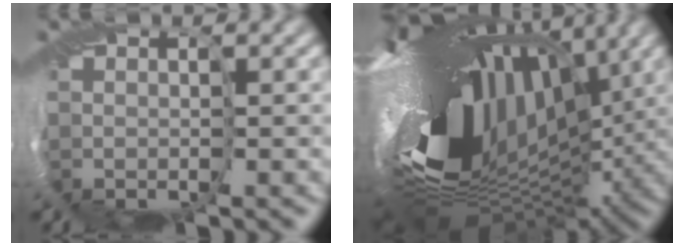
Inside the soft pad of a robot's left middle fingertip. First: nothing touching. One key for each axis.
{"total": 16.9, "fx": 1.6, "fy": 9.1, "fz": 14.1, "tx": -0.228, "ty": -0.044, "tz": 0.040}